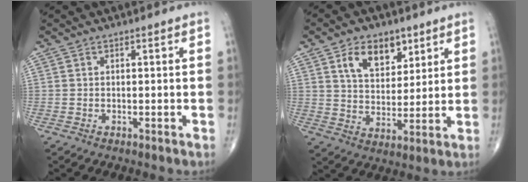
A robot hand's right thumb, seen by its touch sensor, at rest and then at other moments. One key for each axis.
{"total": 10.4, "fx": 5.3, "fy": 6.4, "fz": 6.3, "tx": -0.076, "ty": -0.027, "tz": 0.094}